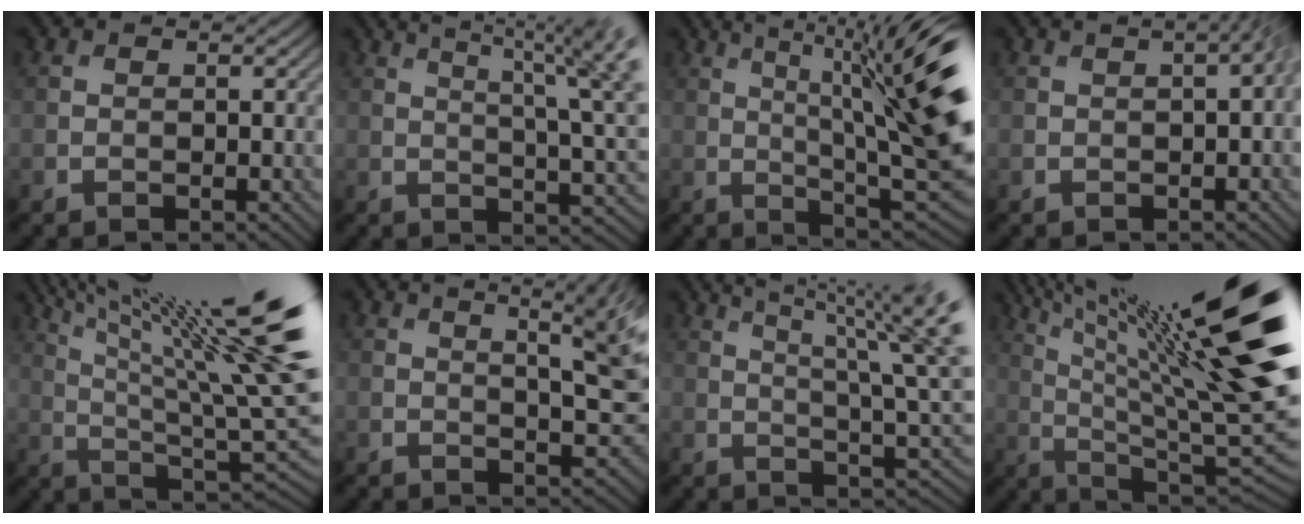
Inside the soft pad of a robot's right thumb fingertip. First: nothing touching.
{"total": 12.6, "force": [5.8, 3.4, 10.7], "torque": [-0.140, 0.027, 0.076]}
{"total": 14.9, "force": [3.4, 3.4, 14.1], "torque": [-0.189, 0.015, 0.061]}
{"total": 3.6, "force": [0.6, 1.4, 3.2], "torque": [-0.029, 0.012, 0.005]}
{"total": 20.7, "force": [9.3, 4.3, 18.0], "torque": [-0.257, 0.023, 0.142]}
{"total": 7.9, "force": [3.2, 2.1, 6.9], "torque": [-0.077, 0.022, 0.039]}
{"total": 15.0, "force": [7.2, 3.4, 12.7], "torque": [-0.176, 0.019, 0.107]}
{"total": 23.2, "force": [9.1, 6.0, 20.5], "torque": [-0.277, 0.037, 0.140]}